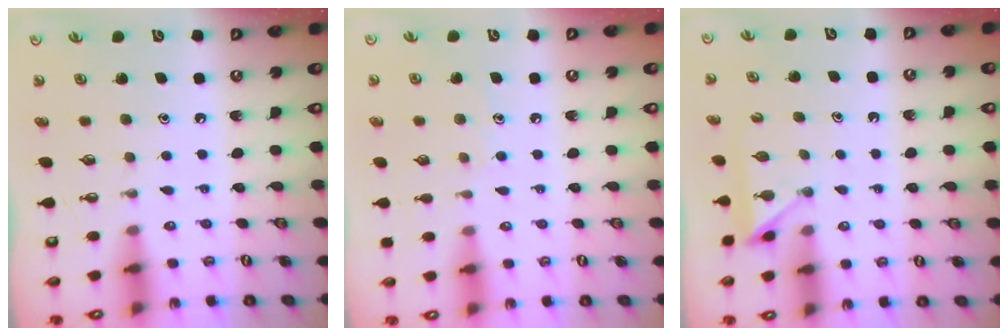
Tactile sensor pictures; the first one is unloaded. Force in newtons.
{"total": 5.4, "press": 5.4, "slide": 0.7}
{"total": 3.0, "press": 3.0, "slide": 0.4}